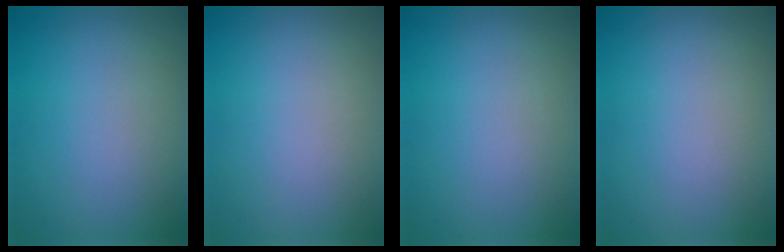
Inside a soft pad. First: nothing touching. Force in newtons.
{"total": 0.0}
{"total": 0.0}
{"total": 0.0}